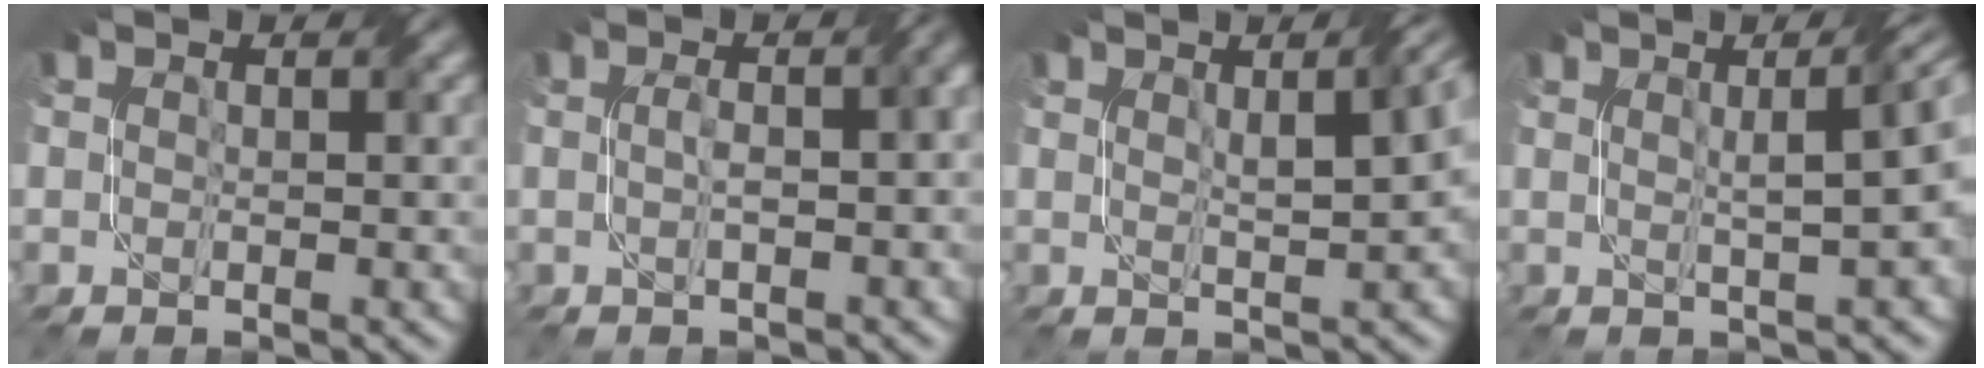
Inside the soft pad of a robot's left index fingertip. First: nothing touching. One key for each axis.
{"total": 4.2, "fx": -0.2, "fy": 1.6, "fz": 3.9, "tx": -0.038, "ty": 0.011, "tz": -0.005}
{"total": 6.4, "fx": 2.0, "fy": 2.1, "fz": 5.7, "tx": -0.037, "ty": 0.024, "tz": 0.024}
{"total": 6.8, "fx": 1.9, "fy": 2.3, "fz": 6.1, "tx": -0.030, "ty": 0.036, "tz": 0.005}